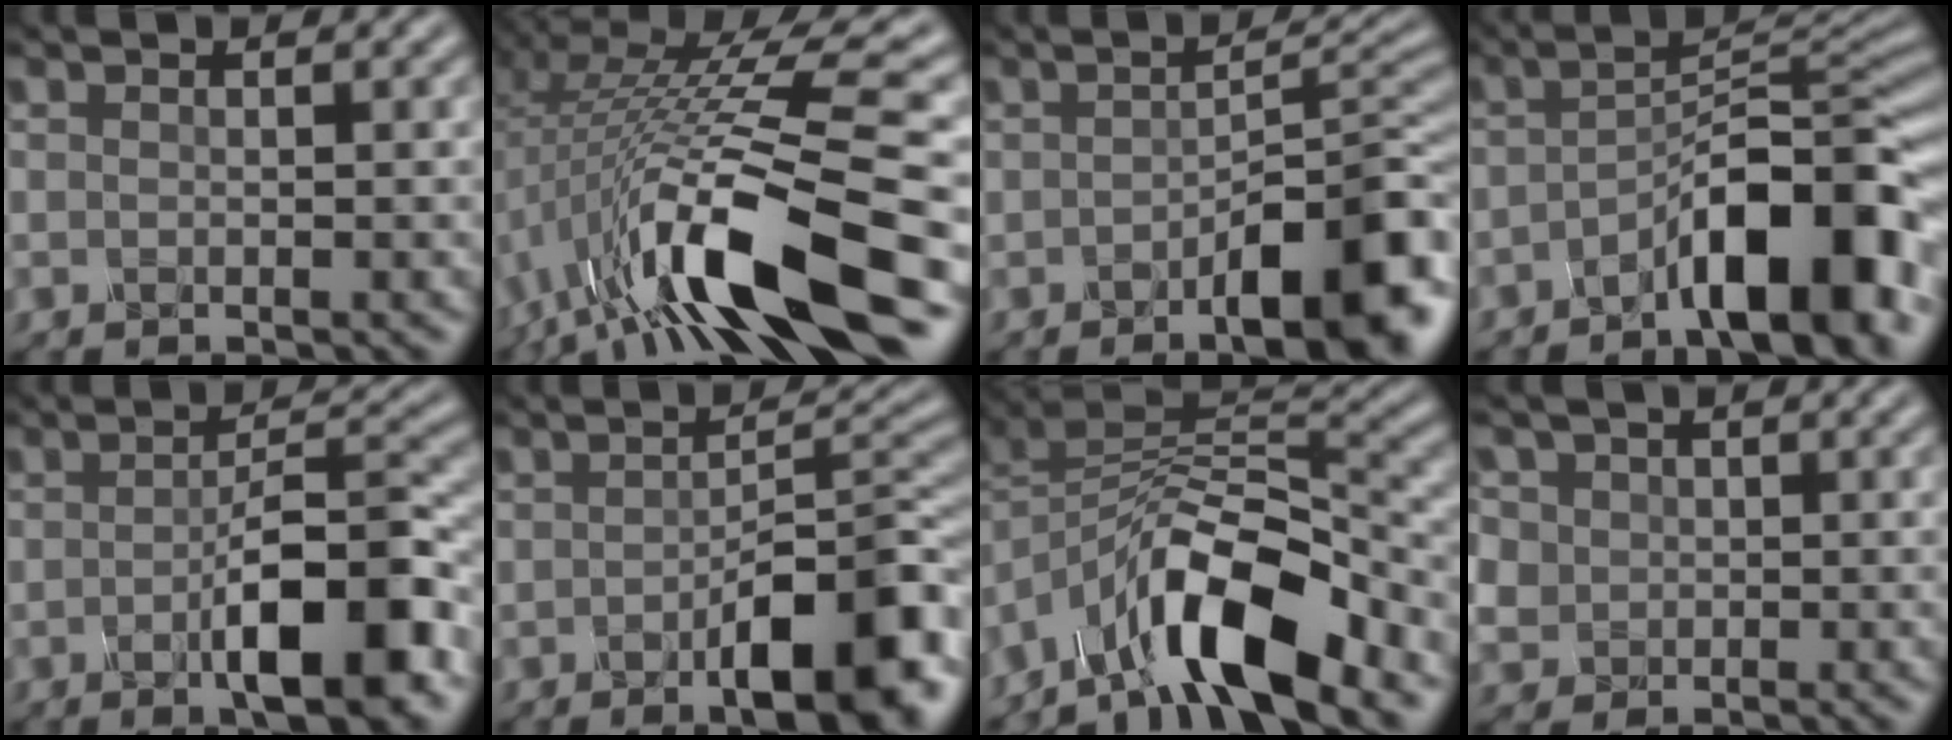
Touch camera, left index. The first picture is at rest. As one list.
[{"total": 11.7, "force": [-3.3, 2.8, 10.9], "torque": [-0.194, 0.005, -0.050]}, {"total": 7.2, "force": [-3.3, 2.2, 6.0], "torque": [-0.084, 0.004, -0.041]}, {"total": 8.7, "force": [-4.5, 2.3, 7.1], "torque": [-0.096, 0.018, -0.072]}, {"total": 8.2, "force": [-2.5, 1.9, 7.5], "torque": [-0.114, 0.004, -0.037]}, {"total": 8.8, "force": [-3.4, 2.7, 7.7], "torque": [-0.109, -0.002, -0.042]}, {"total": 10.2, "force": [-6.7, 3.7, 6.8], "torque": [-0.109, 0.006, -0.126]}, {"total": 4.7, "force": [1.6, 4.2, 1.3], "torque": [-0.055, 0.019, 0.029]}]